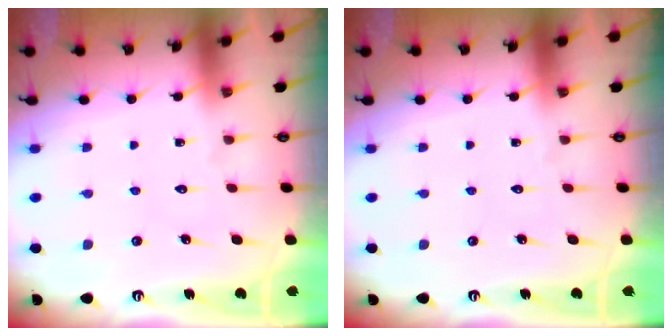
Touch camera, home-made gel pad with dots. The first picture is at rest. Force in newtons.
{"total": 0.0}